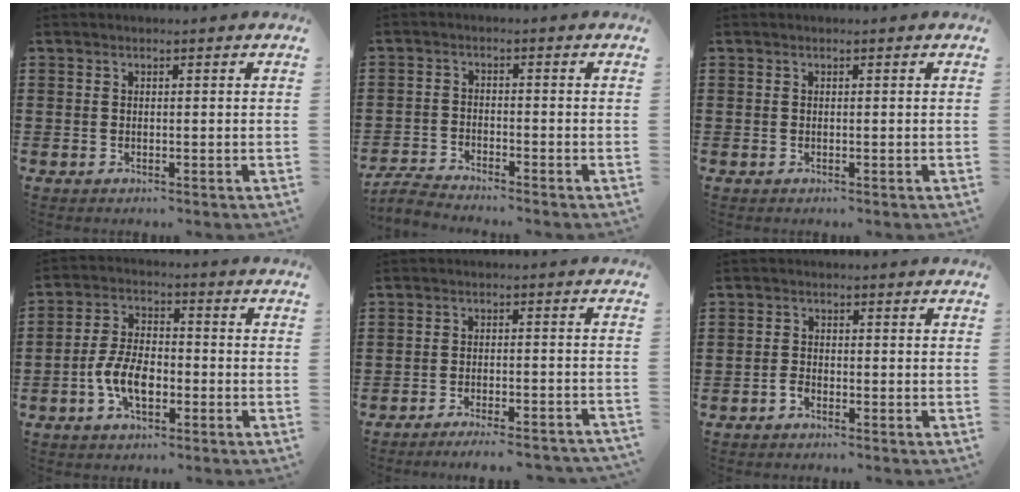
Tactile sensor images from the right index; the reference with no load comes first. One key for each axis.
{"total": 2.9, "fx": -2.9, "fy": 0.1, "fz": 0.2, "tx": -0.016, "ty": 0.001, "tz": -0.064}
{"total": 0.0}
{"total": 7.4, "fx": -2.5, "fy": 3.9, "fz": 5.8, "tx": -0.134, "ty": 0.001, "tz": -0.052}
{"total": 3.8, "fx": -3.6, "fy": -0.2, "fz": 1.2, "tx": -0.021, "ty": -0.003, "tz": -0.071}
{"total": 1.4, "fx": -1.0, "fy": 0.8, "fz": 0.5, "tx": -0.013, "ty": 0.000, "tz": -0.021}